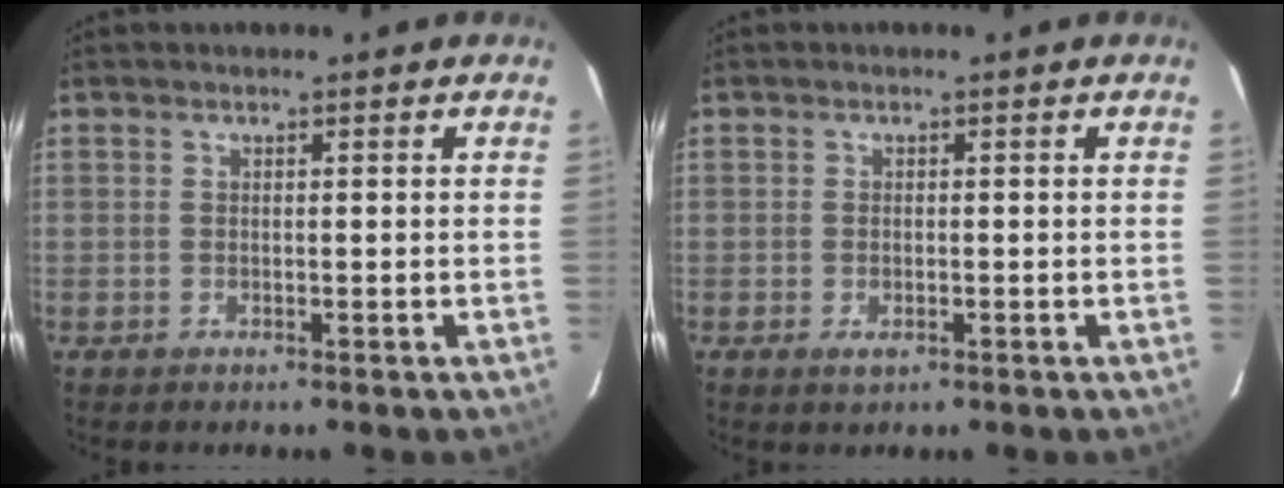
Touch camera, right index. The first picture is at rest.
{"total": 1.4, "force": [-0.5, 0.9, 1.0], "torque": [-0.019, -0.002, -0.006]}